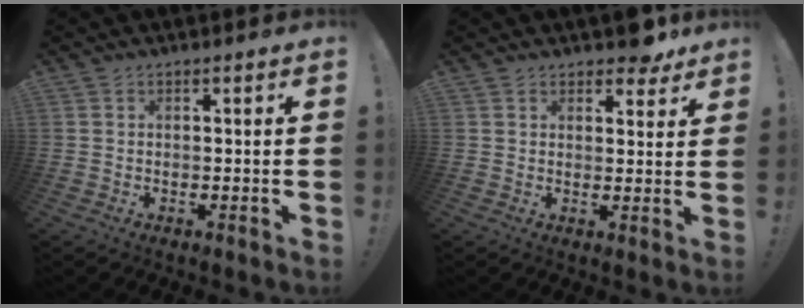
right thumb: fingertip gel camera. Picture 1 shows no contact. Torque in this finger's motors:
{"motor_torque": [-0.27, 1.06, 0.45, 0.39, 0.08]}